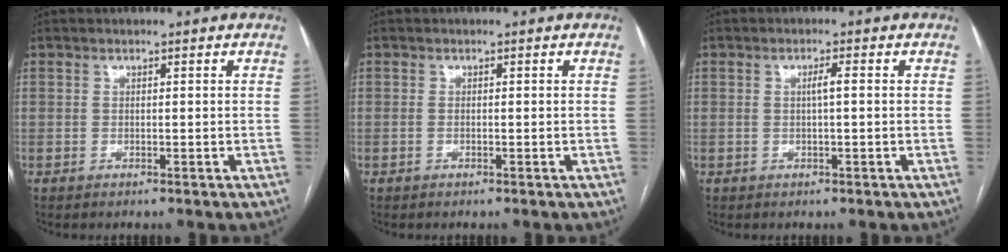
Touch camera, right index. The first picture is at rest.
{"total": 0.0}
{"total": 1.7, "force": [0.1, 0.0, 1.7], "torque": [-0.029, 0.004, 0.002]}